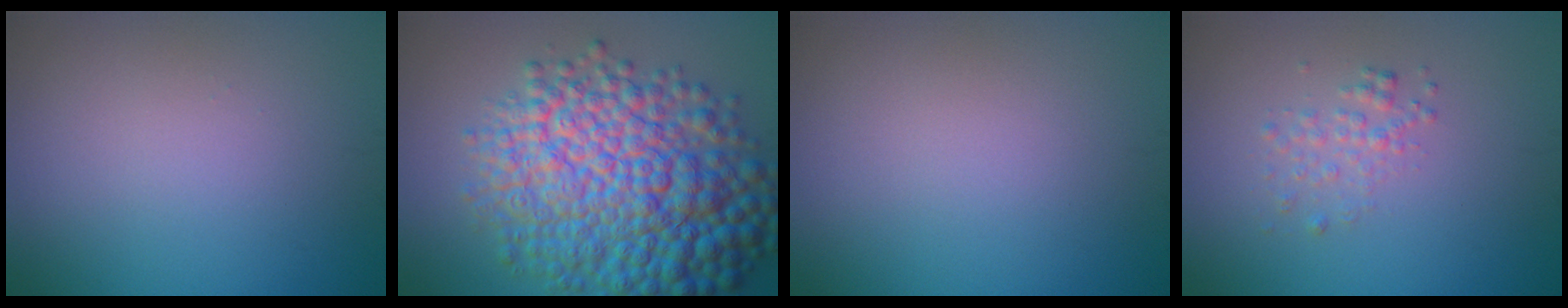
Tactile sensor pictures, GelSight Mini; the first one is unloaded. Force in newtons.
{"total": 12.3, "press": 12.3, "slide": 0.2}
{"total": 0.0}
{"total": 1.4, "press": 1.4, "slide": 0.1}